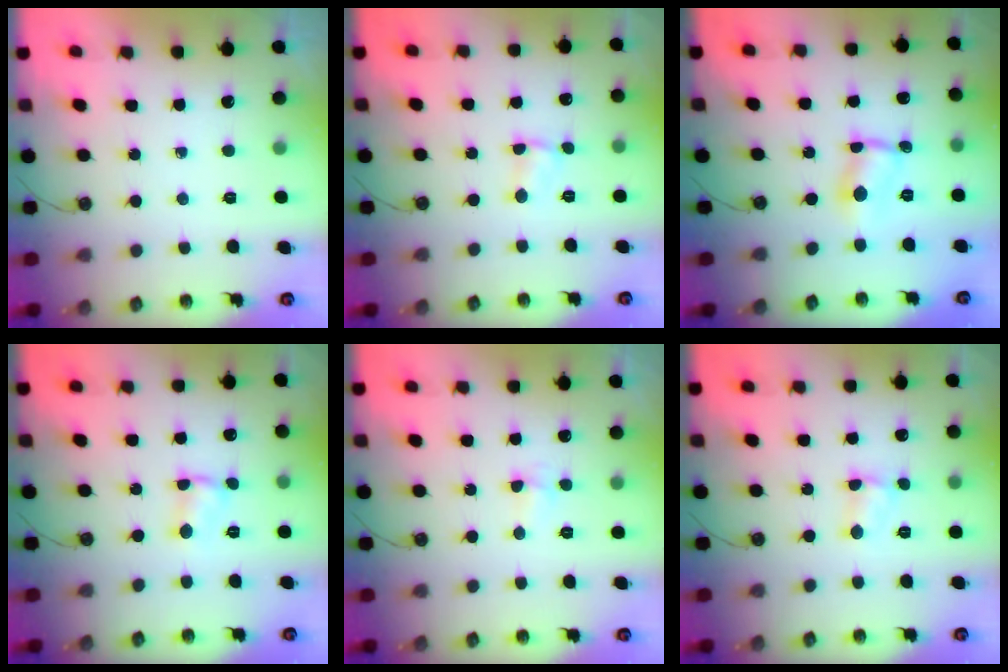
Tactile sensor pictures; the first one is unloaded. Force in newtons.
{"total": 2.3, "press": 2.3, "slide": 0.3}
{"total": 2.0, "press": 2.0, "slide": 0.1}
{"total": 2.6, "press": 2.6, "slide": 0.3}
{"total": 3.5, "press": 3.4, "slide": 0.8}
{"total": 4.4, "press": 4.4, "slide": 0.4}